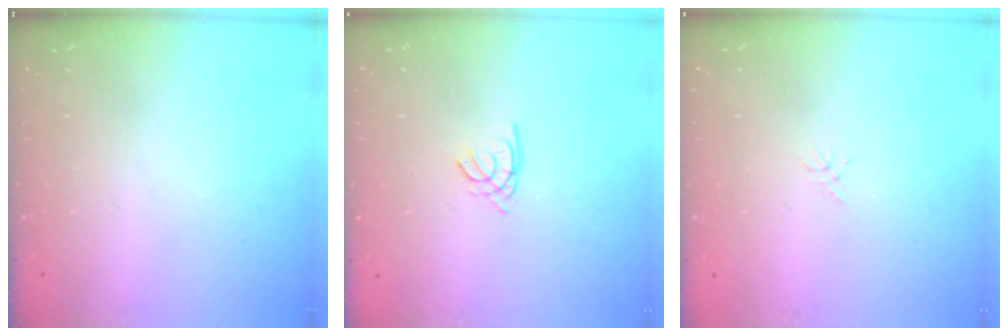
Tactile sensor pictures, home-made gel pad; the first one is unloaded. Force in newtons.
{"total": 1.2, "press": 1.1, "slide": 0.3}
{"total": 0.0}